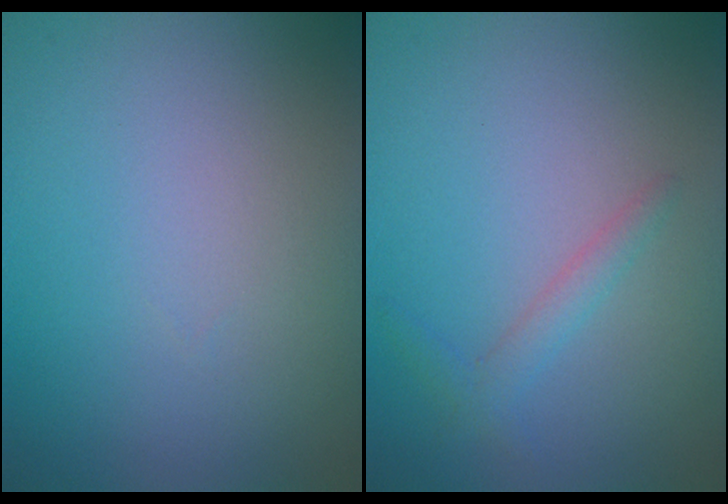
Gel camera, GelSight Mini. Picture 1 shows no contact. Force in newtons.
{"total": 1.5, "press": 1.4, "slide": 0.1}